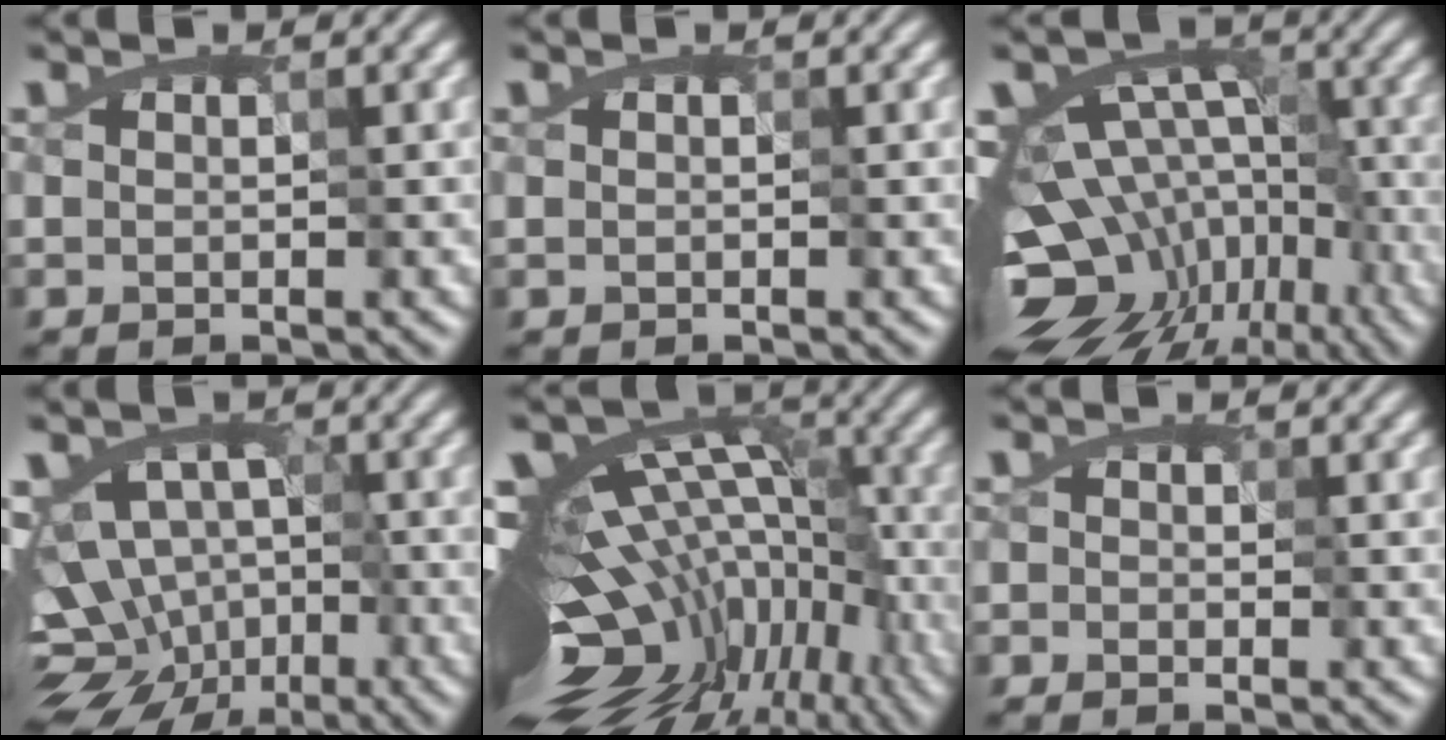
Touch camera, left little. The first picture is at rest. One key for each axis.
{"total": 0.0}
{"total": 13.9, "fx": -6.1, "fy": 9.2, "fz": 8.5, "tx": -0.138, "ty": 0.008, "tz": -0.076}
{"total": 9.4, "fx": -4.4, "fy": 6.7, "fz": 4.9, "tx": -0.045, "ty": -0.005, "tz": -0.070}
{"total": 17.1, "fx": -7.9, "fy": 9.8, "fz": 11.5, "tx": -0.170, "ty": 0.005, "tz": -0.103}
{"total": 0.5, "fx": -0.5, "fy": 0.2, "fz": -0.1, "tx": 0.003, "ty": 0.001, "tz": -0.022}